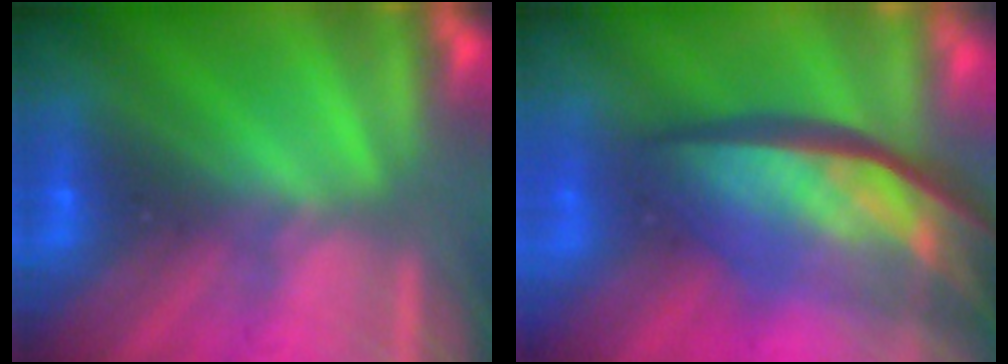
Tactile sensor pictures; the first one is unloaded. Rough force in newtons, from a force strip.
{"total": 7.6}